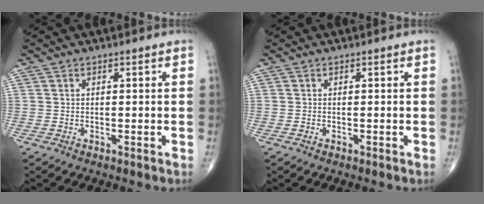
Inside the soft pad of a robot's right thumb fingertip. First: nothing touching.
{"total": 0.0}